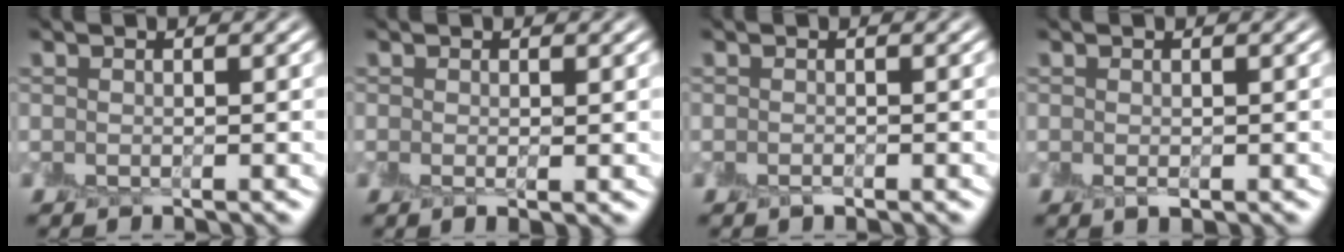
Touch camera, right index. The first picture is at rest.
{"total": 1.0, "force": [0.0, 0.2, 1.0], "torque": [-0.012, -0.005, 0.000]}
{"total": 0.6, "force": [-0.5, 0.1, 0.2], "torque": [-0.005, -0.003, -0.007]}
{"total": 1.0, "force": [-0.4, 0.6, 0.8], "torque": [-0.013, -0.007, -0.003]}